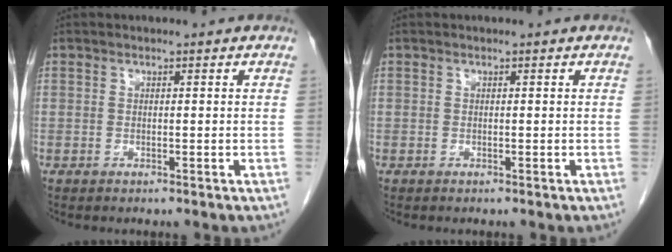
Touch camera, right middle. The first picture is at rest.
{"total": 0.0}